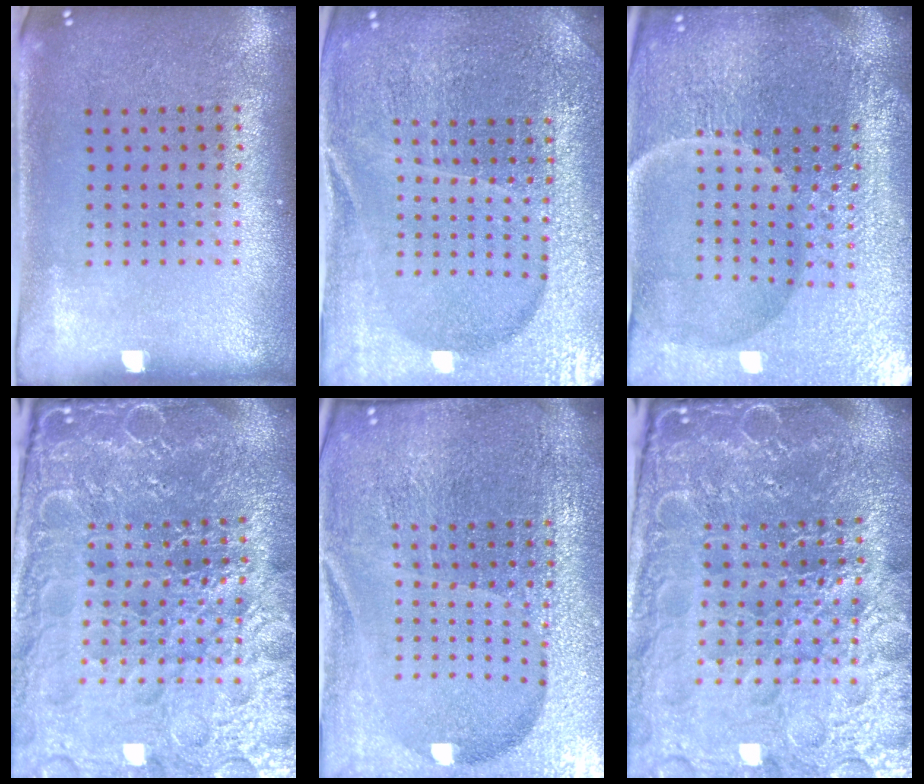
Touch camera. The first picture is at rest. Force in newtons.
{"total": 5.2, "press": 4.7, "slide": 2.1}
{"total": 6.7, "press": 6.0, "slide": 3.1}
{"total": 6.2, "press": 5.6, "slide": 2.8}
{"total": 6.8, "press": 5.9, "slide": 3.4}
{"total": 6.7, "press": 5.9, "slide": 3.1}